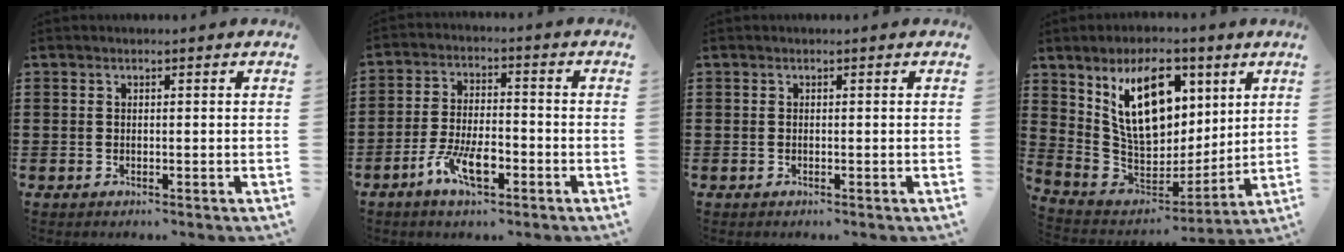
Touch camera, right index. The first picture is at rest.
{"total": 7.1, "force": [-3.9, 2.7, 5.3], "torque": [-0.116, 0.000, -0.074]}
{"total": 0.0}
{"total": 15.1, "force": [6.3, 8.6, 10.7], "torque": [-0.210, -0.014, 0.115]}